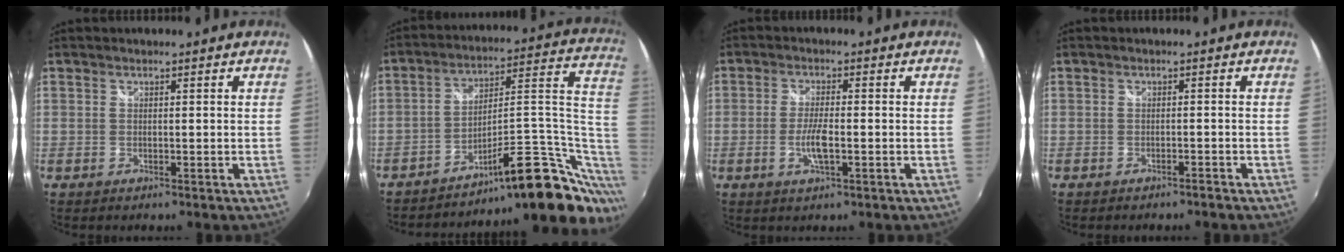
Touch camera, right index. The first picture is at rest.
{"total": 20.0, "force": [-12.5, 5.8, 14.5], "torque": [-0.162, 0.027, -0.180]}
{"total": 4.7, "force": [-1.3, 1.1, 4.4], "torque": [-0.089, -0.004, -0.025]}
{"total": 1.5, "force": [-1.4, 0.3, 0.4], "torque": [-0.013, -0.001, -0.021]}